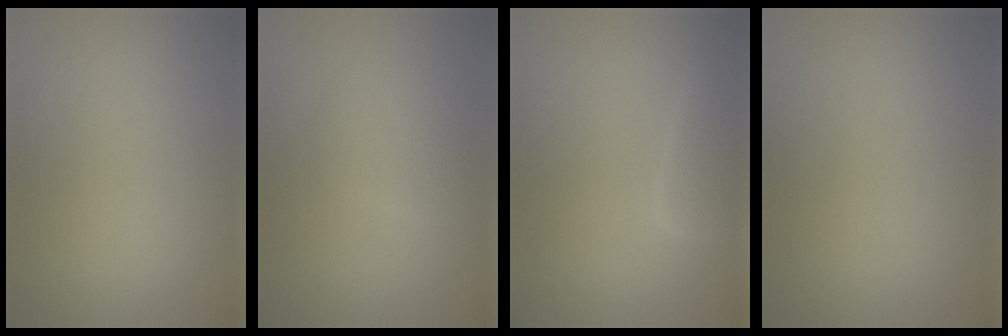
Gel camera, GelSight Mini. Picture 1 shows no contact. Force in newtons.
{"total": 1.9, "press": 1.9, "slide": 0.1}
{"total": 4.1, "press": 4.1, "slide": 0.1}
{"total": 0.0}